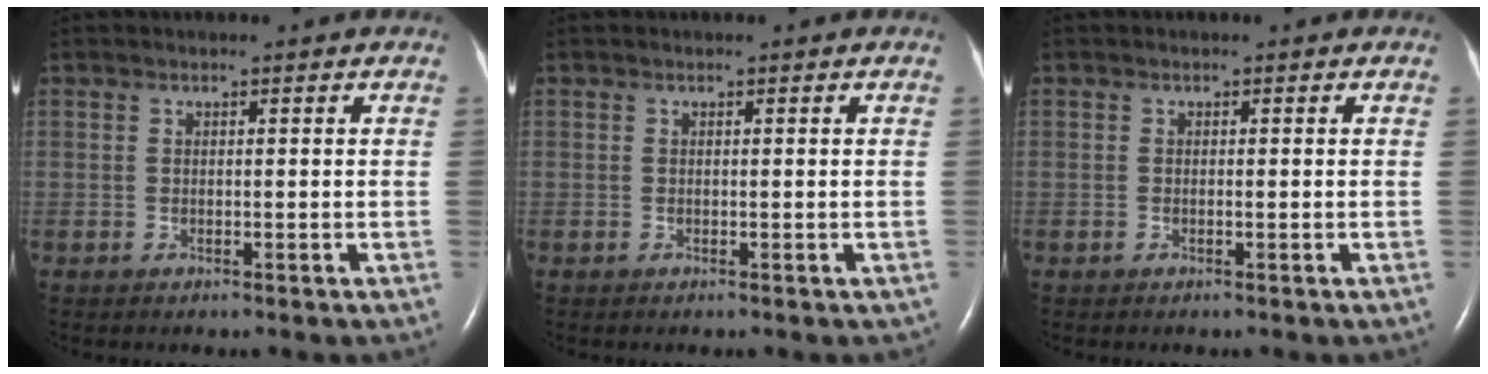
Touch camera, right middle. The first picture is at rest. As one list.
[{"total": 0.0}, {"total": 0.0}]